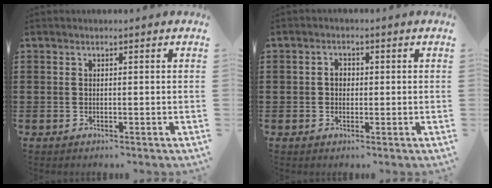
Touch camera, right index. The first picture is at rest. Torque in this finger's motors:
{"motor_torque": [0.43, -0.32, 0.21, 0.05]}